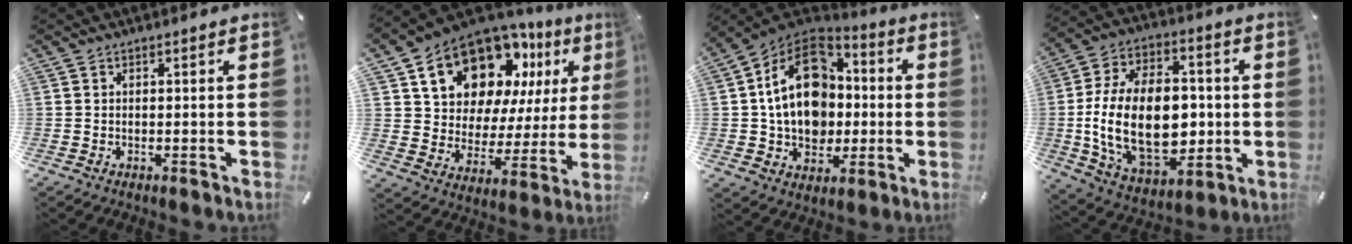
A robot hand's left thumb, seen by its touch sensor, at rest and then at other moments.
{"total": 17.6, "force": [11.3, 10.8, 7.9], "torque": [-0.131, -0.077, 0.201]}
{"total": 18.4, "force": [0.6, 14.8, 11.0], "torque": [-0.208, 0.005, 0.011]}
{"total": 24.9, "force": [-1.4, 16.0, 19.0], "torque": [-0.375, -0.007, -0.011]}